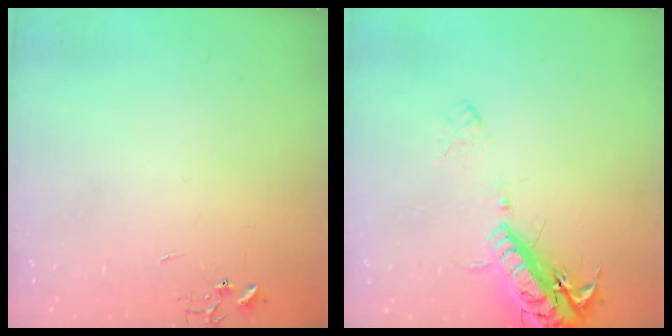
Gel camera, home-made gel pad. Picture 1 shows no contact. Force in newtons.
{"total": 16.4, "press": 15.9, "slide": 3.8}